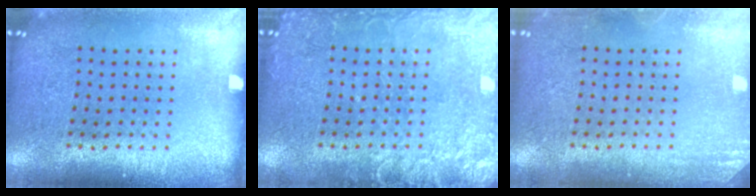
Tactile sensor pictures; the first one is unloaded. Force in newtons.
{"total": 3.5, "press": 3.5, "slide": 0.5}
{"total": 1.5, "press": 1.4, "slide": 0.2}